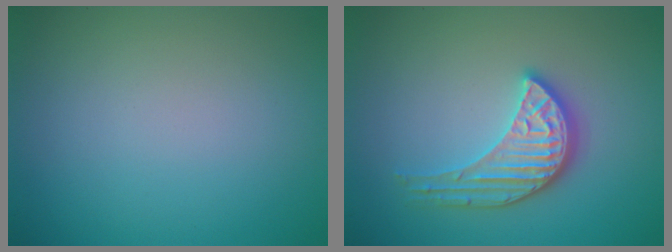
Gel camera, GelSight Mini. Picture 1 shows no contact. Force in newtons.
{"total": 3.9, "press": 3.5, "slide": 1.6}